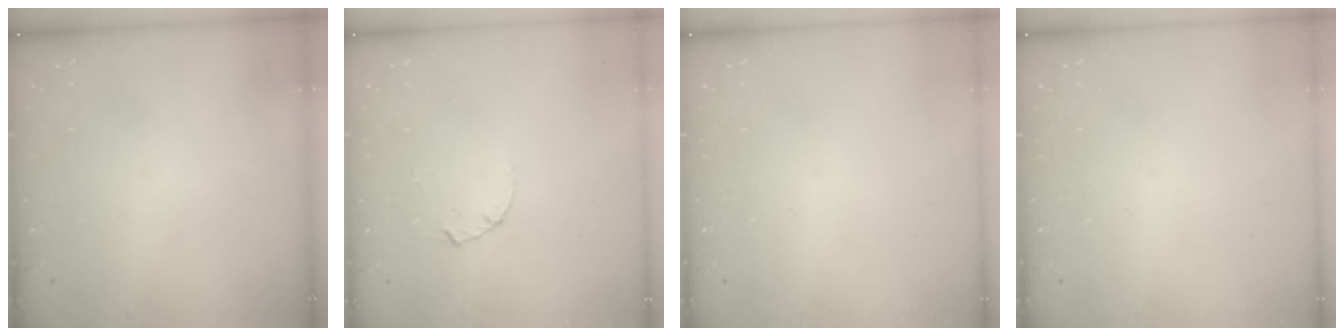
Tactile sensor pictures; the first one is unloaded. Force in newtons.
{"total": 1.7, "press": 1.6, "slide": 0.3}
{"total": 0.0}
{"total": 0.0}